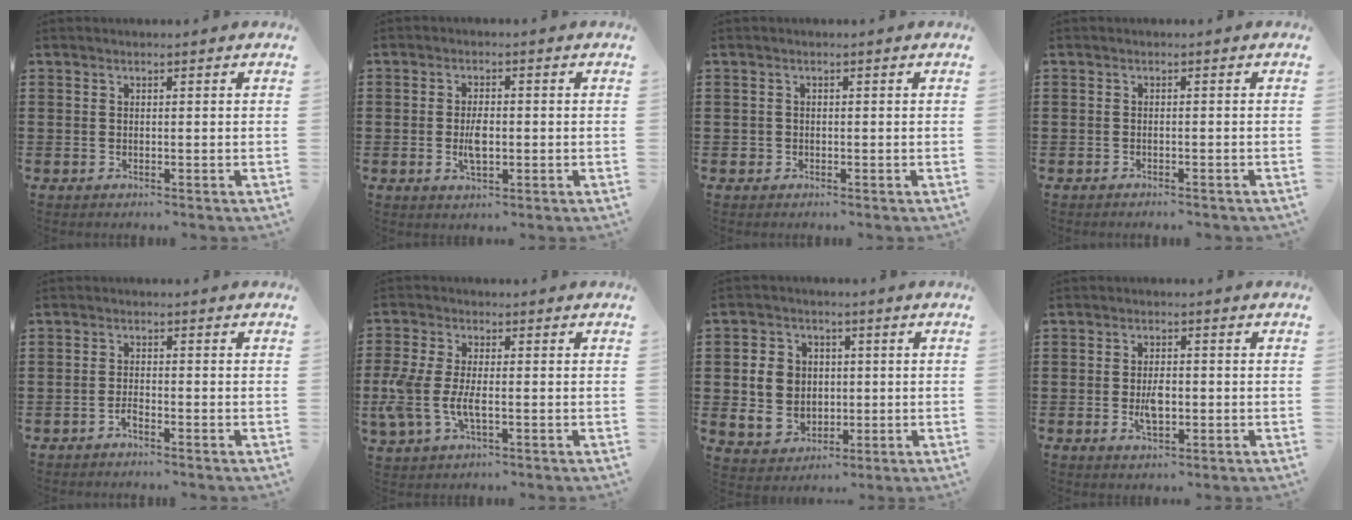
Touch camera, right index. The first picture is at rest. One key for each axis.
{"total": 3.9, "fx": -0.5, "fy": 1.7, "fz": 3.5, "tx": -0.064, "ty": 0.002, "tz": -0.008}
{"total": 0.7, "fx": -0.1, "fy": 0.7, "fz": 0.0, "tx": -0.001, "ty": 0.007, "tz": -0.005}
{"total": 0.8, "fx": -0.8, "fy": 0.1, "fz": 0.3, "tx": -0.009, "ty": -0.003, "tz": -0.015}
{"total": 1.3, "fx": -1.2, "fy": 0.2, "fz": 0.6, "tx": -0.014, "ty": -0.002, "tz": -0.021}
{"total": 6.0, "fx": -1.1, "fy": 2.9, "fz": 5.1, "tx": -0.132, "ty": -0.006, "tz": -0.029}
{"total": 6.6, "fx": 0.6, "fy": 6.1, "fz": 2.6, "tx": -0.067, "ty": 0.018, "tz": 0.010}
{"total": 4.0, "fx": -0.6, "fy": 1.9, "fz": 3.4, "tx": -0.070, "ty": 0.000, "tz": -0.012}